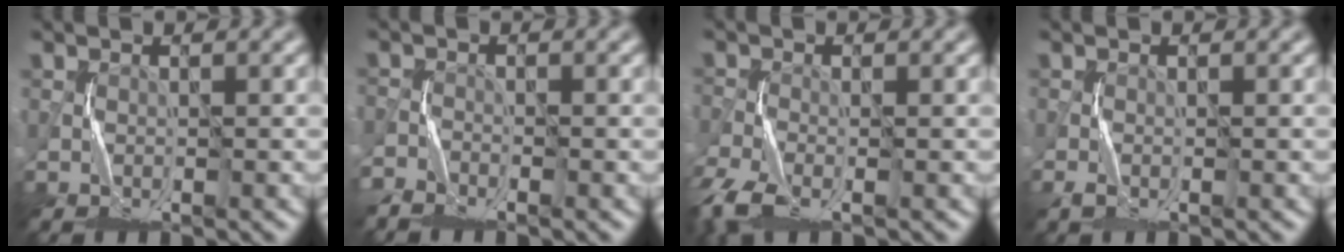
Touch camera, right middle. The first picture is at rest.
{"total": 2.7, "force": [-2.6, 0.4, 0.2], "torque": [-0.012, -0.003, -0.057]}
{"total": 4.7, "force": [-3.5, 1.7, 2.7], "torque": [-0.074, -0.017, -0.079]}
{"total": 1.4, "force": [-0.9, 0.5, 0.9], "torque": [-0.026, -0.005, -0.017]}